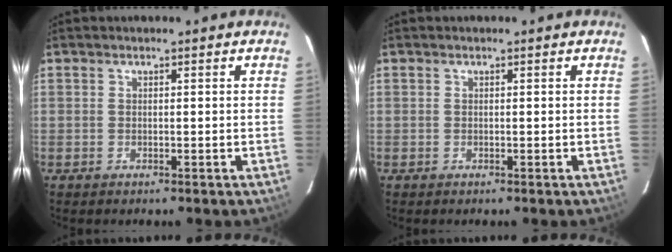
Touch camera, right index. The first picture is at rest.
{"total": 0.0}